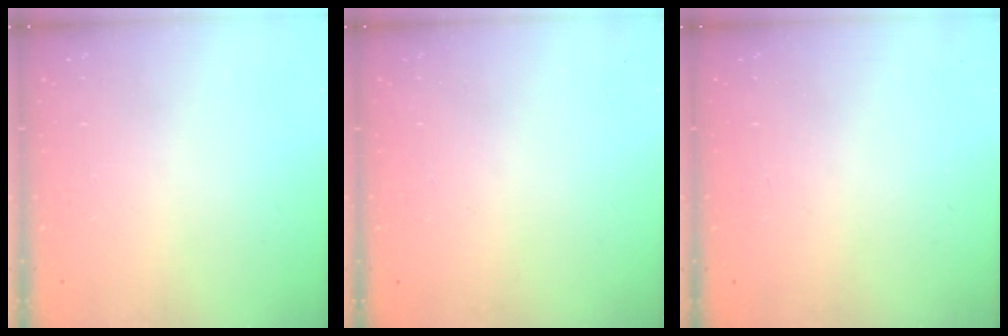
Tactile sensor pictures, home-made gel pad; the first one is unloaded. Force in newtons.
{"total": 0.0}
{"total": 0.0}